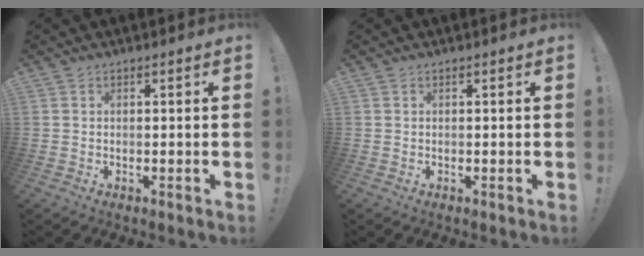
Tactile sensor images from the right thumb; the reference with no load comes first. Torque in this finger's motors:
{"motor_torque": [-0.04, 0.10, -0.09, 0.02, -0.01]}